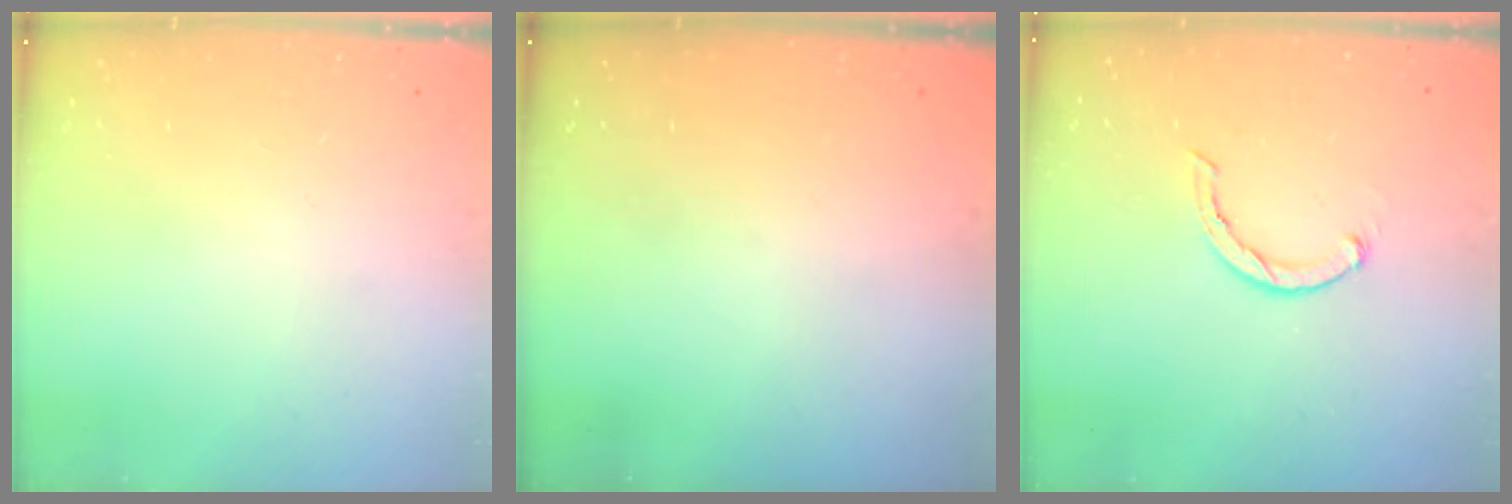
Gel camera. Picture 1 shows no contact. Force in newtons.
{"total": 0.0}
{"total": 1.8, "press": 1.8, "slide": 0.4}